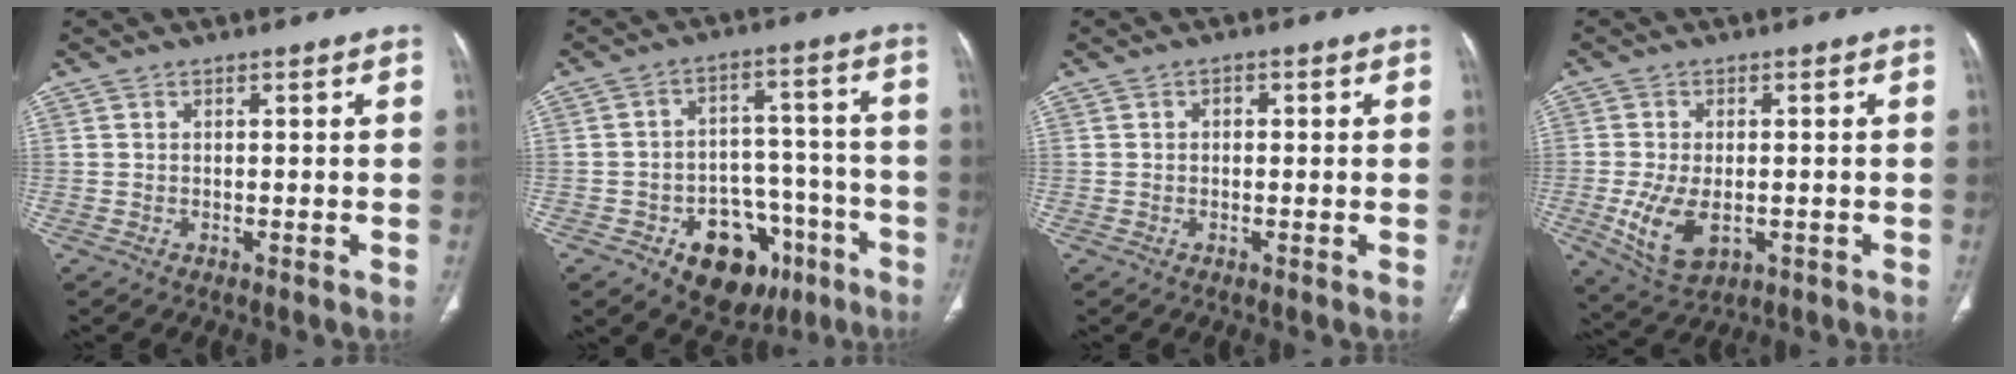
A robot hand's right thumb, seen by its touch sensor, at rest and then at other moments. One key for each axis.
{"total": 15.7, "fx": -7.9, "fy": 10.5, "fz": 8.5, "tx": -0.074, "ty": 0.066, "tz": -0.105}
{"total": 1.2, "fx": 0.2, "fy": 0.9, "fz": 0.8, "tx": -0.007, "ty": 0.004, "tz": 0.001}
{"total": 9.0, "fx": -2.0, "fy": 5.2, "fz": 7.1, "tx": -0.142, "ty": -0.009, "tz": -0.022}